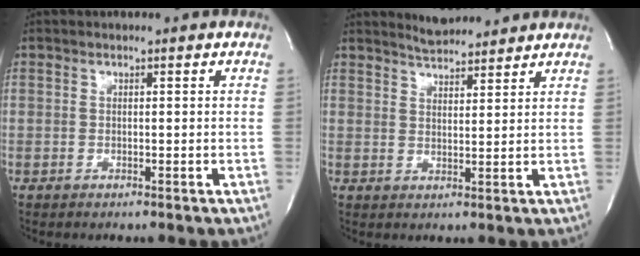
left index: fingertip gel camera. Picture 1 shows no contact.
{"total": 5.5, "force": [5.3, 0.6, 1.1], "torque": [-0.028, 0.010, 0.086]}